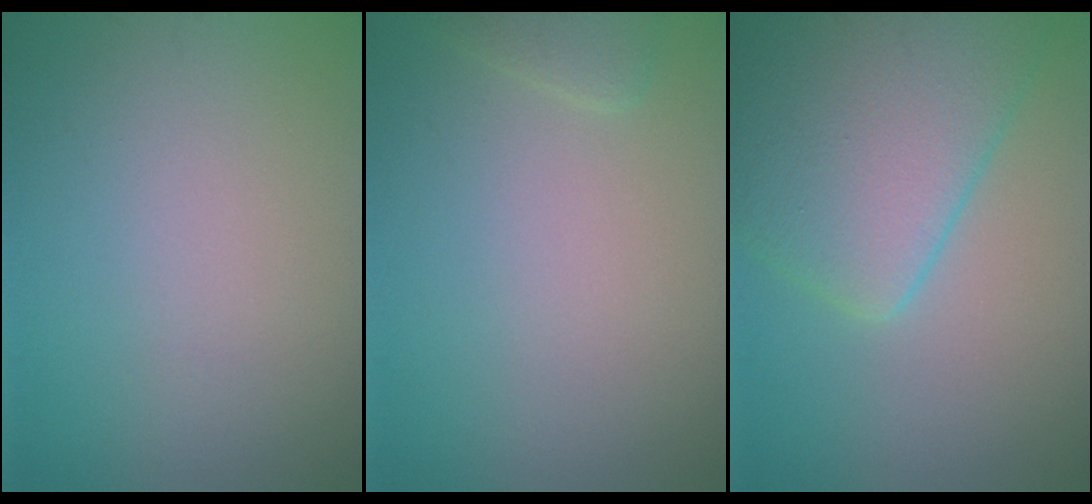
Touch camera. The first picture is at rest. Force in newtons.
{"total": 1.2, "press": 1.2, "slide": 0.1}
{"total": 9.3, "press": 9.3, "slide": 0.4}